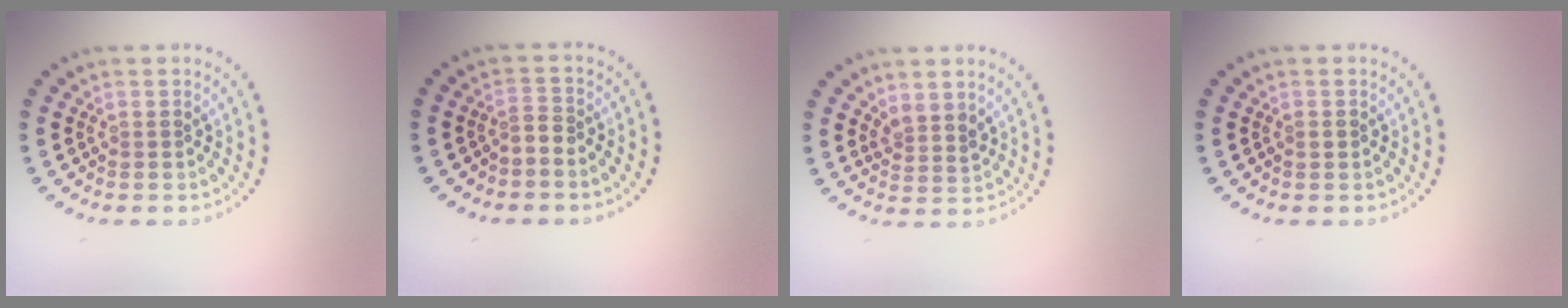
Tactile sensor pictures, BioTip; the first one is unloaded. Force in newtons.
{"total": 1.2, "press": 0.6, "slide": 1.0}
{"total": 1.9, "press": 1.5, "slide": 1.1}
{"total": 0.6, "press": 0.6, "slide": 0.1}